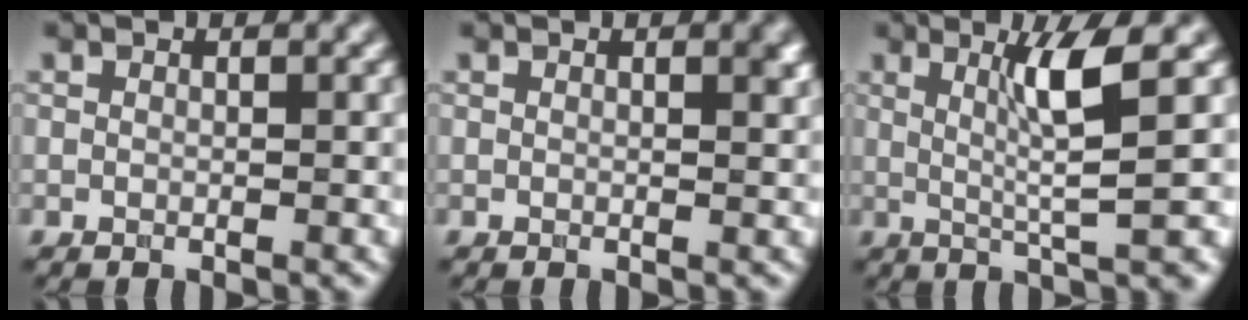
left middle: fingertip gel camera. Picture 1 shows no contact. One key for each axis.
{"total": 1.1, "fx": 0.5, "fy": 0.3, "fz": 1.0, "tx": -0.011, "ty": -0.002, "tz": 0.006}
{"total": 5.0, "fx": 1.3, "fy": 0.4, "fz": 4.8, "tx": -0.084, "ty": -0.004, "tz": 0.028}